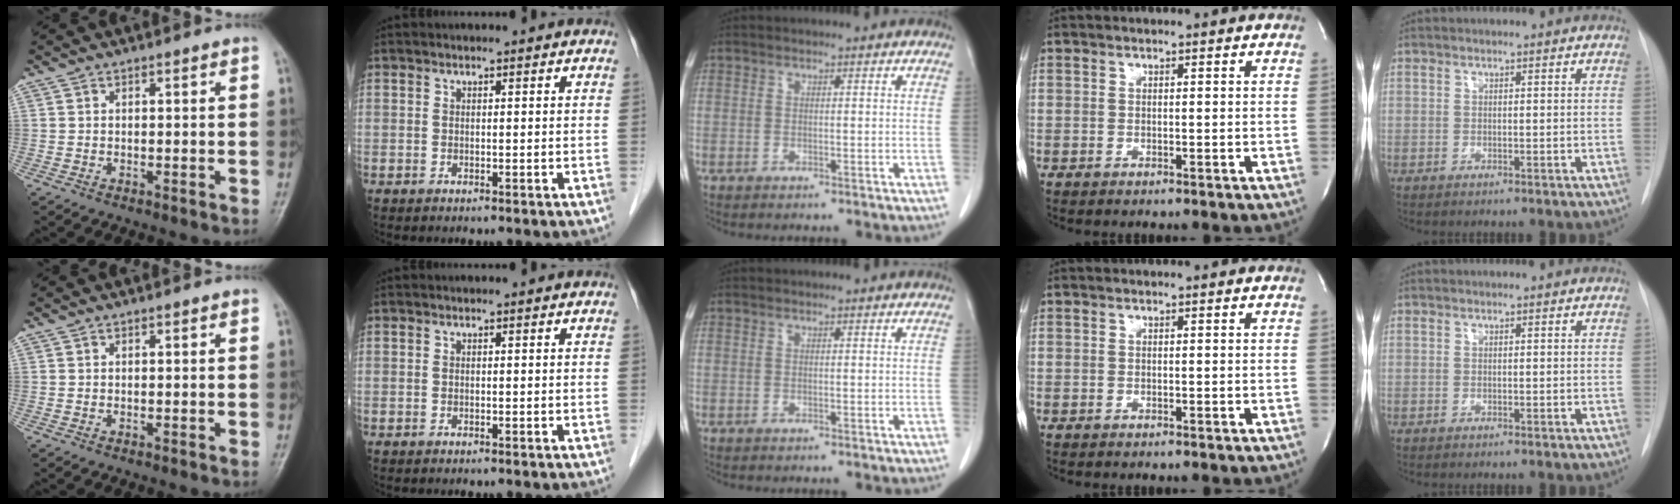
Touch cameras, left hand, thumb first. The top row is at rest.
{}